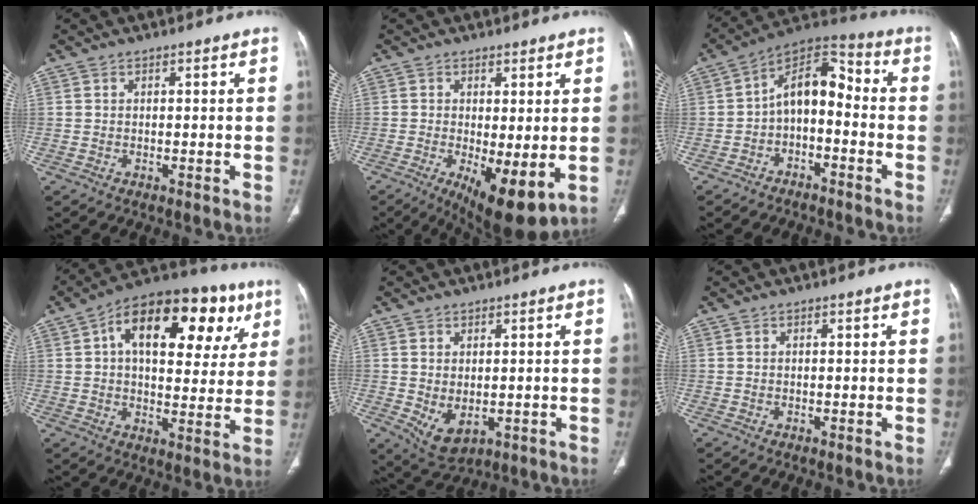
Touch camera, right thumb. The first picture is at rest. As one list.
[{"total": 10.3, "force": [-2.0, 3.8, 9.3], "torque": [-0.144, -0.024, -0.020]}, {"total": 10.8, "force": [-2.4, 6.4, 8.4], "torque": [-0.116, 0.062, -0.053]}, {"total": 23.7, "force": [8.8, 12.4, 18.2], "torque": [-0.225, 0.024, 0.126]}, {"total": 5.7, "force": [-0.7, 3.5, 4.5], "torque": [-0.072, -0.008, 0.009]}, {"total": 0.0}]